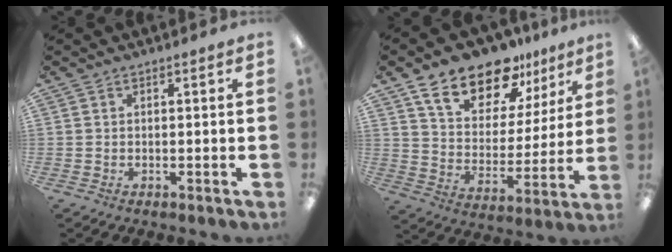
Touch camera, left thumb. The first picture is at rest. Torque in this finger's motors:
{"motor_torque": [0.44, 0.56, 1.19, -1.58, 0.07]}